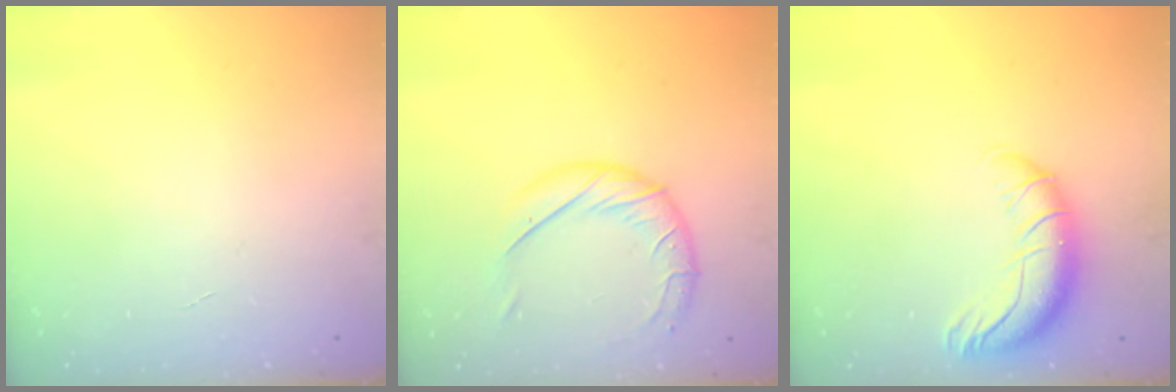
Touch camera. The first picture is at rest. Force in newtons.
{"total": 13.0, "press": 12.9, "slide": 1.4}
{"total": 12.1, "press": 11.8, "slide": 2.9}